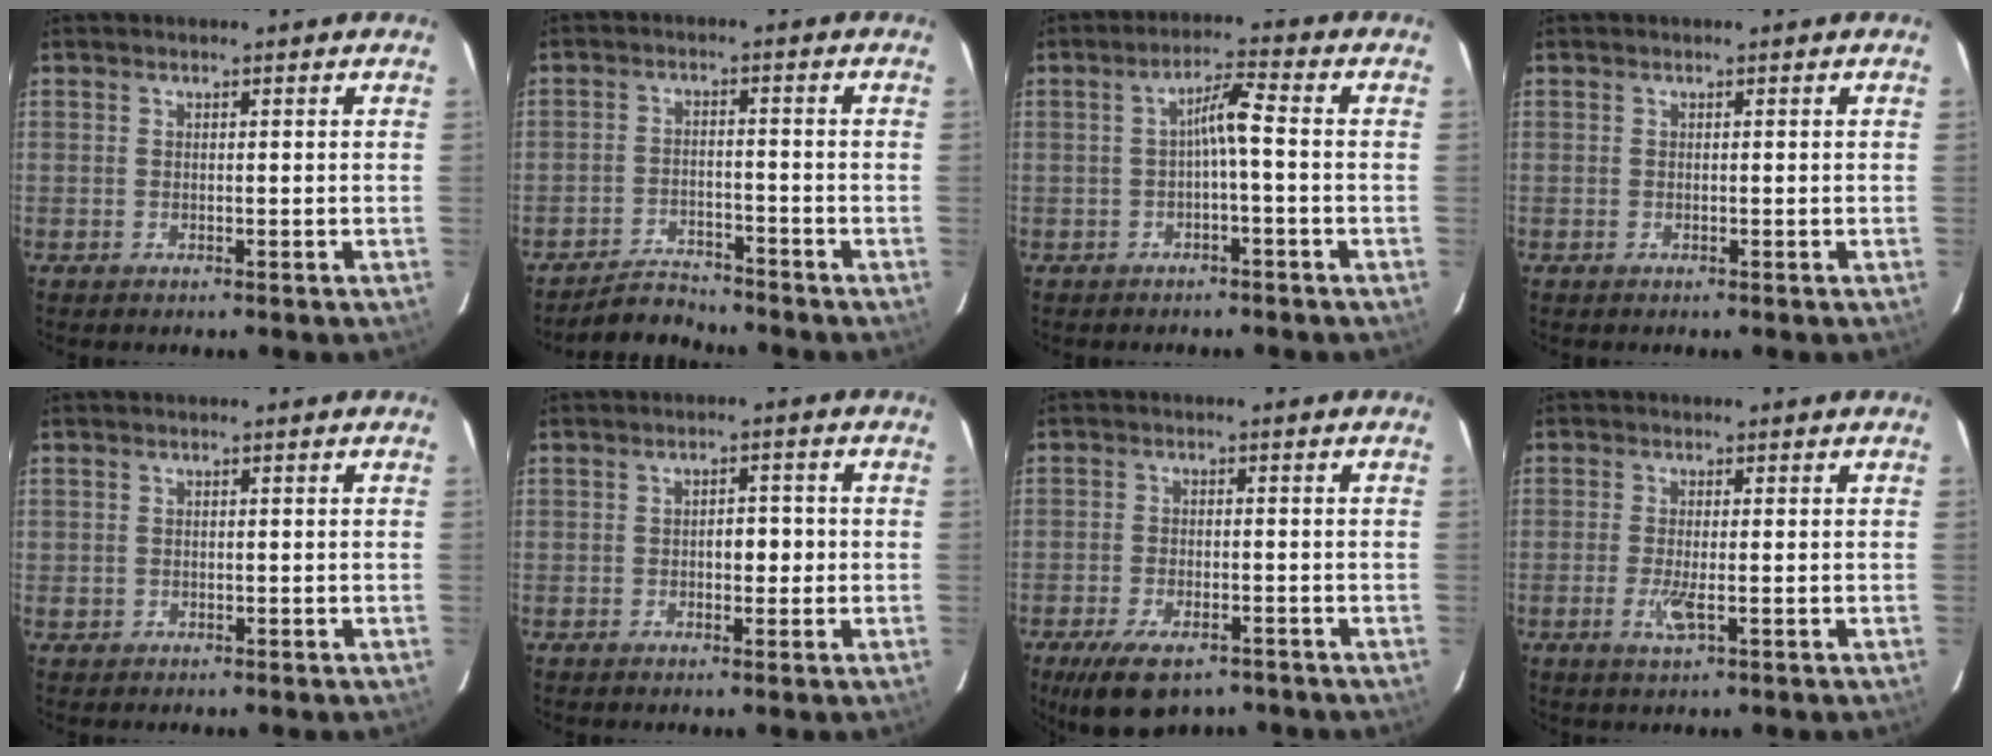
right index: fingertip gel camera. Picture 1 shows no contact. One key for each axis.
{"total": 4.5, "fx": -4.4, "fy": 0.9, "fz": -0.3, "tx": 0.000, "ty": -0.005, "tz": -0.075}
{"total": 4.3, "fx": -0.4, "fy": 0.2, "fz": 4.3, "tx": -0.071, "ty": 0.018, "tz": -0.006}
{"total": 0.0}
{"total": 0.6, "fx": 0.0, "fy": 0.6, "fz": 0.1, "tx": 0.001, "ty": 0.003, "tz": 0.001}
{"total": 2.9, "fx": -0.3, "fy": 1.5, "fz": 2.5, "tx": -0.033, "ty": 0.008, "tz": -0.003}
{"total": 8.7, "fx": -6.3, "fy": 3.5, "fz": 4.9, "tx": -0.086, "ty": -0.007, "tz": -0.101}
{"total": 2.8, "fx": -0.9, "fy": 0.3, "fz": 2.7, "tx": -0.057, "ty": -0.007, "tz": -0.015}